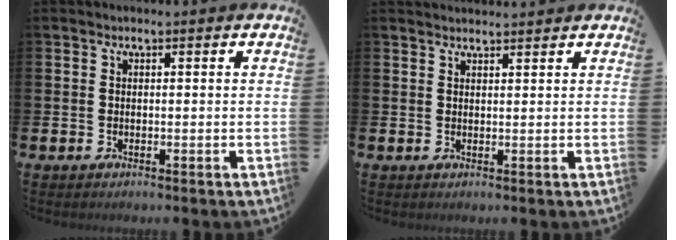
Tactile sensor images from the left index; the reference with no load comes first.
{"total": 1.8, "force": [1.8, 0.2, 0.0], "torque": [0.006, -0.011, 0.031]}